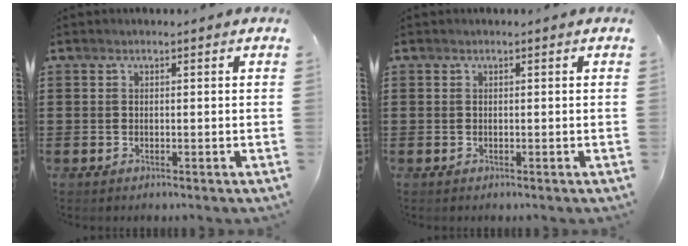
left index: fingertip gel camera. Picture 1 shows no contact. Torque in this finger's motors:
{"motor_torque": [-0.05, -0.03, 0.00, -0.01]}